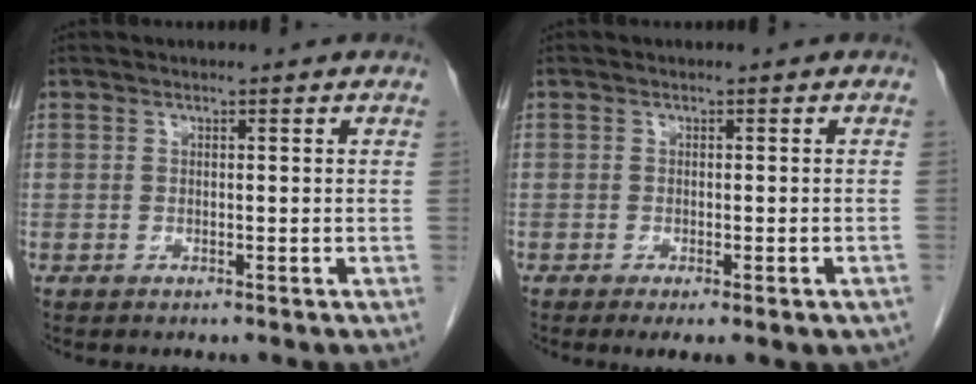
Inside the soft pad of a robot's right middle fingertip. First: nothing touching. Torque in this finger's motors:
{"motor_torque": [1.10, -1.04, 0.10, 0.05]}